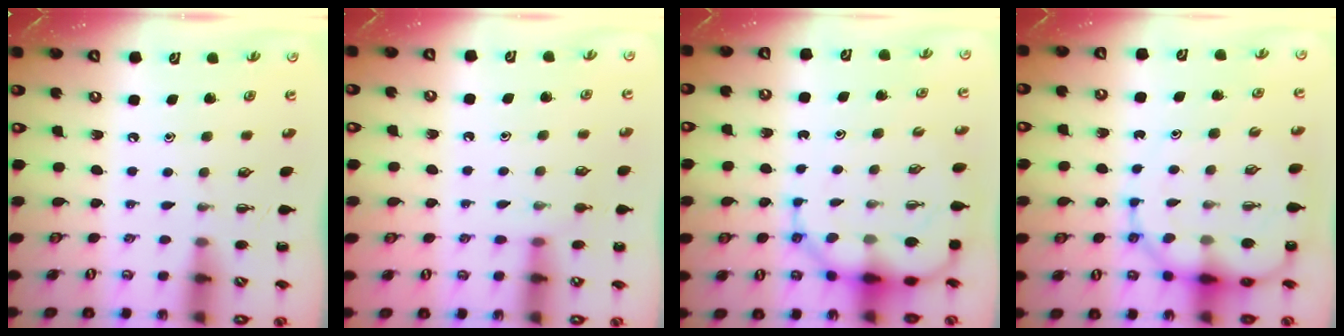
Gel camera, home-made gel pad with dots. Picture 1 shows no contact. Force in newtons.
{"total": 4.9, "press": 4.8, "slide": 1.2}
{"total": 10.3, "press": 9.9, "slide": 3.1}
{"total": 11.3, "press": 10.9, "slide": 3.1}